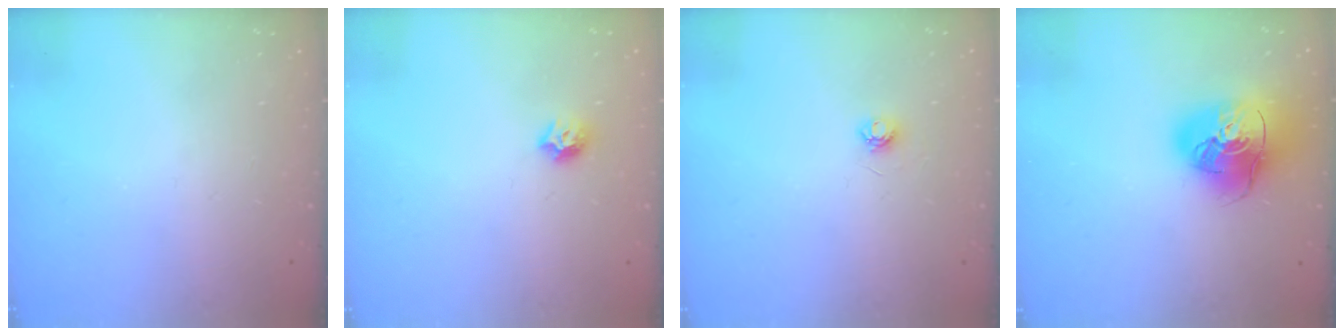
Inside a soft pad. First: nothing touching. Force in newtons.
{"total": 6.4, "press": 6.4, "slide": 0.8}
{"total": 4.7, "press": 4.6, "slide": 0.6}
{"total": 19.6, "press": 19.4, "slide": 2.7}